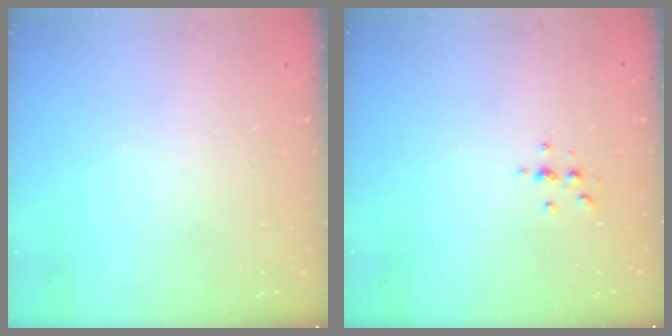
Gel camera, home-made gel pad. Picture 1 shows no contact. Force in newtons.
{"total": 2.4, "press": 2.4, "slide": 0.3}